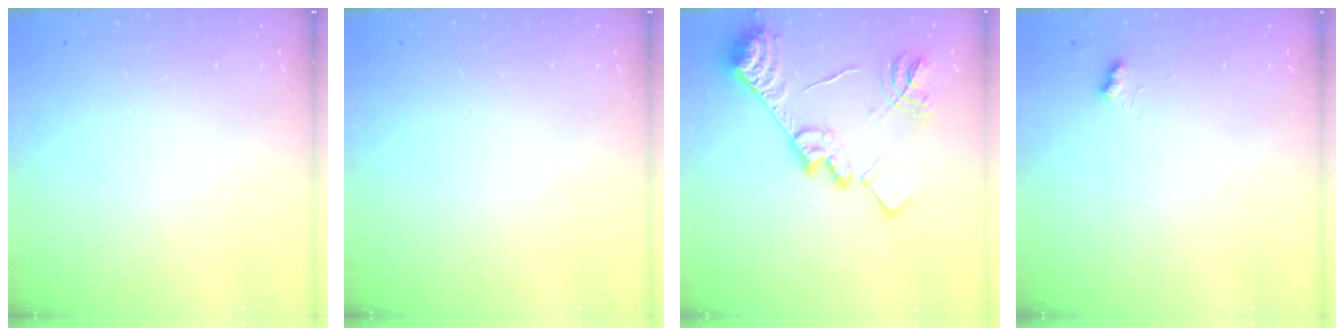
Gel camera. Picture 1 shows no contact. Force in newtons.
{"total": 0.0}
{"total": 20.4, "press": 20.4, "slide": 1.3}
{"total": 3.4, "press": 3.4, "slide": 0.4}